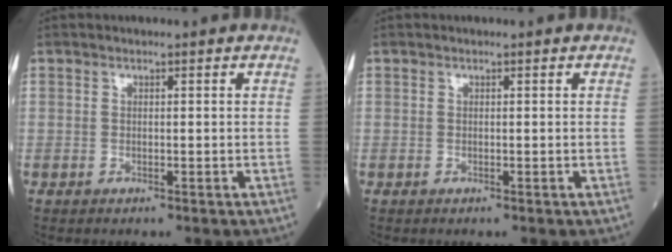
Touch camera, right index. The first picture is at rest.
{"total": 0.0}